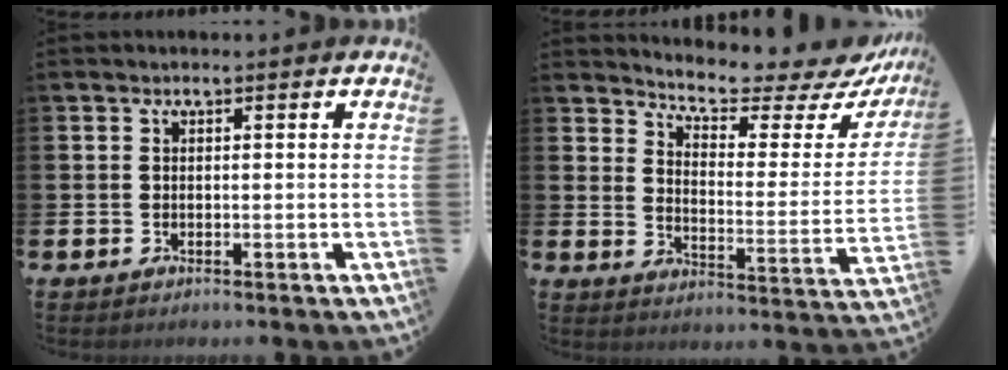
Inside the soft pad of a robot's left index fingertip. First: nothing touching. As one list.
[{"total": 6.8, "force": [6.4, 1.1, 2.0], "torque": [-0.048, -0.058, 0.103]}]